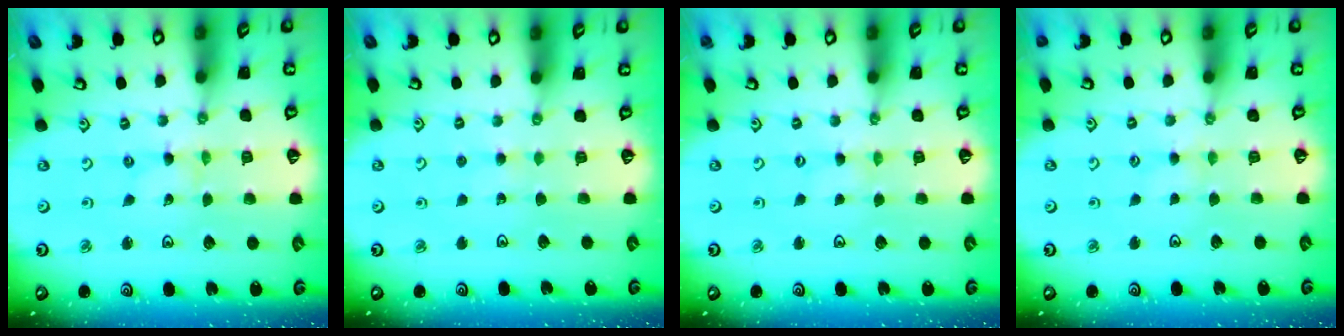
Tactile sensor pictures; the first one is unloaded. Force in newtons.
{"total": 2.5, "press": 2.5, "slide": 0.3}
{"total": 0.0}
{"total": 2.8, "press": 2.7, "slide": 0.4}